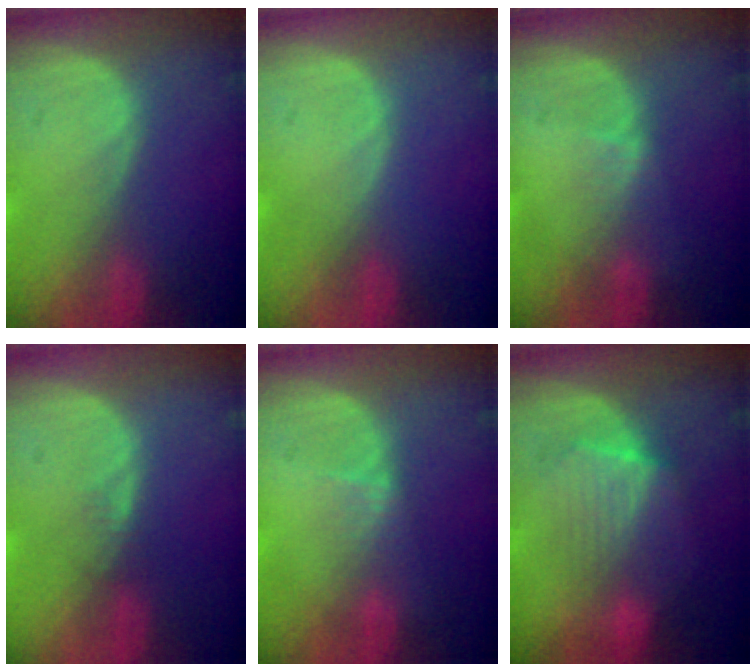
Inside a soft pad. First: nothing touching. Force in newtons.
{"total": 0.0}
{"total": 1.6, "press": 1.6, "slide": 0.3}
{"total": 1.3, "press": 1.2, "slide": 0.2}
{"total": 2.3, "press": 2.1, "slide": 1.0}
{"total": 6.9, "press": 6.9, "slide": 1.1}